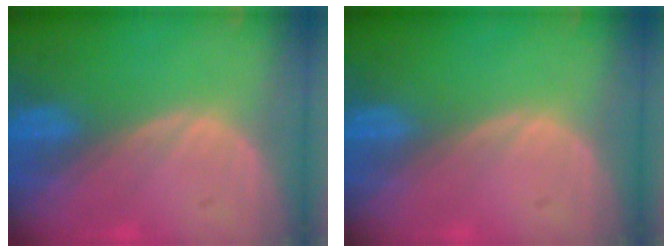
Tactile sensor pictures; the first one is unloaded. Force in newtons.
{"total": 0.0}